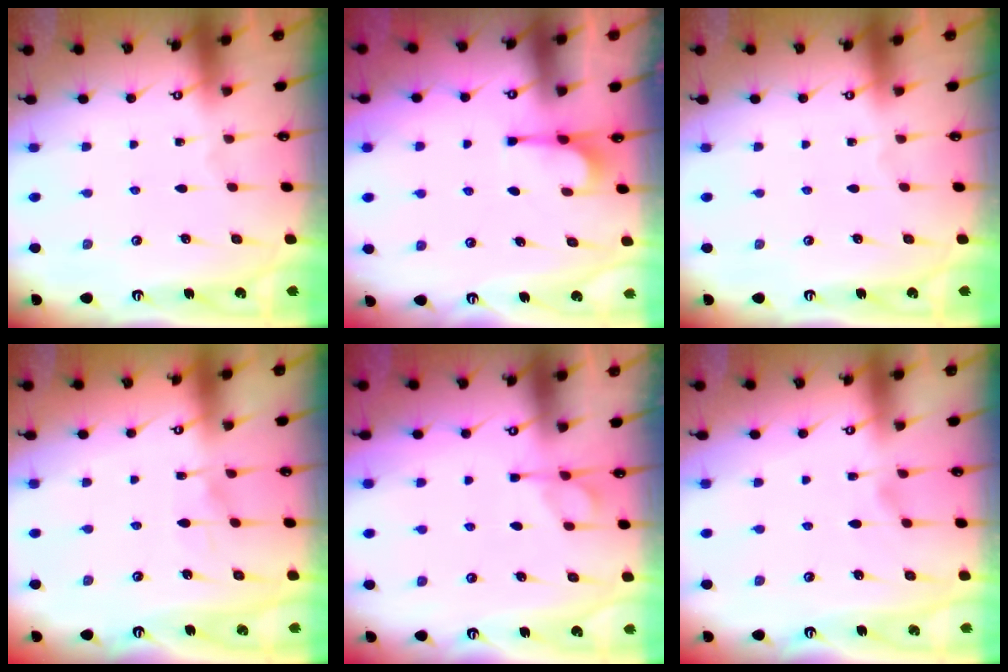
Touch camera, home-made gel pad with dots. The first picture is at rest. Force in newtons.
{"total": 3.0, "press": 2.9, "slide": 0.9}
{"total": 0.0}
{"total": 4.4, "press": 4.3, "slide": 0.4}
{"total": 1.1, "press": 0.0, "slide": 1.0}
{"total": 1.1, "press": 0.6, "slide": 1.0}